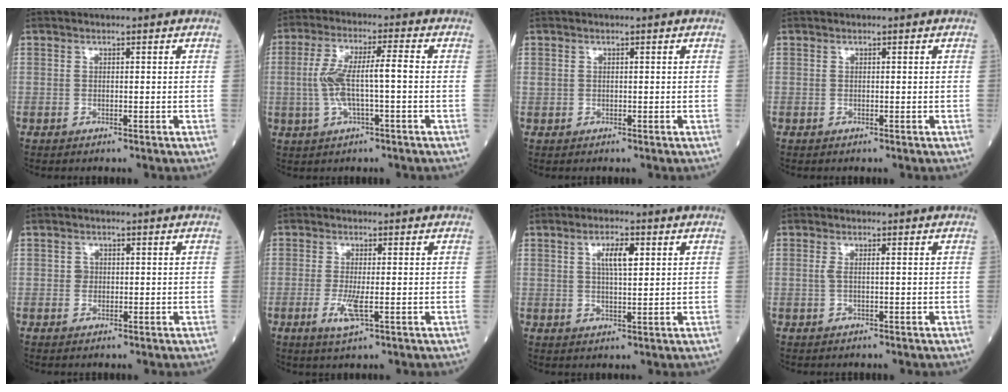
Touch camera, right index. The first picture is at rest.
{"total": 8.7, "force": [-0.5, 1.5, 8.6], "torque": [-0.176, 0.021, -0.012]}
{"total": 0.8, "force": [0.2, 0.7, 0.2], "torque": [-0.001, 0.009, 0.004]}
{"total": 0.0}
{"total": 1.3, "force": [0.1, 1.2, 0.5], "torque": [-0.007, 0.002, 0.002]}
{"total": 3.8, "force": [-1.1, 0.5, 3.7], "torque": [-0.078, -0.010, -0.018]}
{"total": 4.5, "force": [1.6, 1.1, 4.0], "torque": [-0.073, 0.004, 0.029]}
{"total": 1.3, "force": [0.2, 0.2, 1.3], "torque": [-0.035, 0.001, 0.002]}